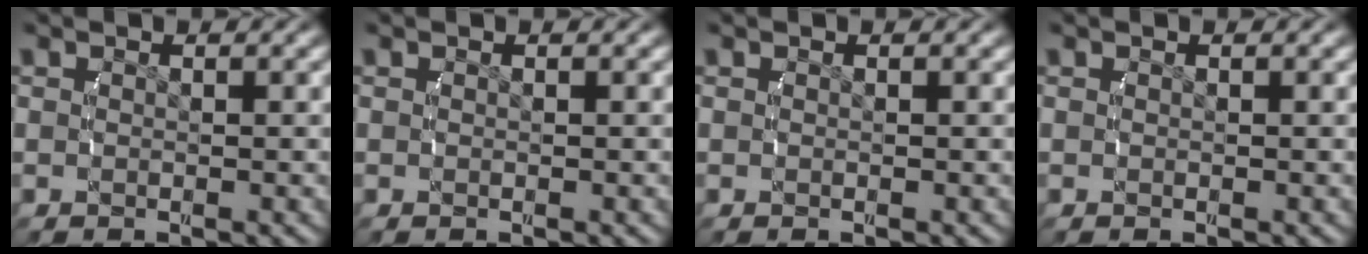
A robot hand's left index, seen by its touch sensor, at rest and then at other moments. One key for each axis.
{"total": 0.0}
{"total": 0.0}
{"total": 0.0}